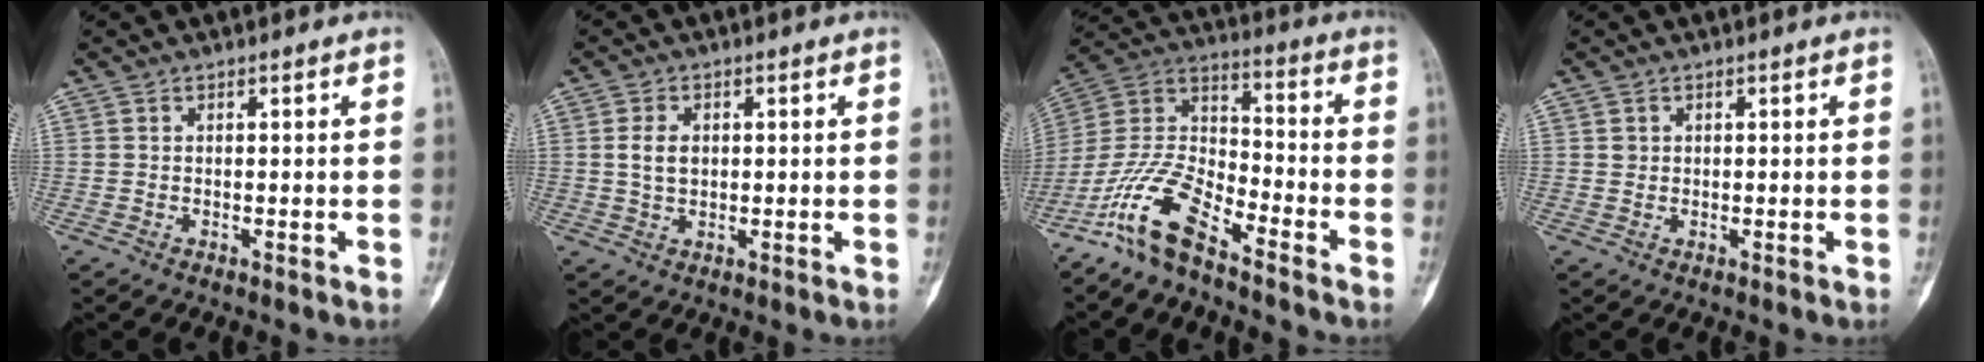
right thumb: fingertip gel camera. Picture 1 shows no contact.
{"total": 3.8, "force": [0.6, 2.6, 2.8], "torque": [-0.042, -0.001, 0.012]}
{"total": 13.1, "force": [-9.5, 4.3, 7.9], "torque": [-0.162, 0.070, -0.196]}
{"total": 1.1, "force": [0.4, 1.0, 0.3], "torque": [0.004, 0.000, 0.008]}